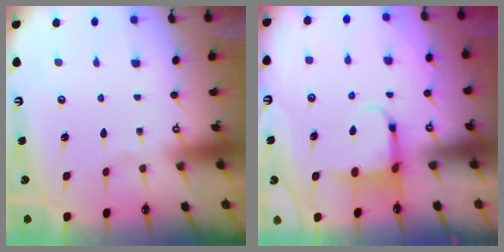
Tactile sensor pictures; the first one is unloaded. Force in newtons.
{"total": 6.1, "press": 6.0, "slide": 1.3}